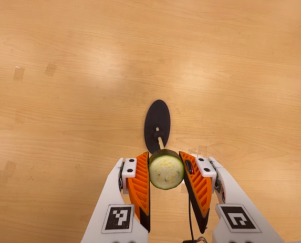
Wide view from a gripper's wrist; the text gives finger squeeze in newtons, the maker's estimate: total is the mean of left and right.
{"total": 11.1, "left": 10.3, "right": 11.8}